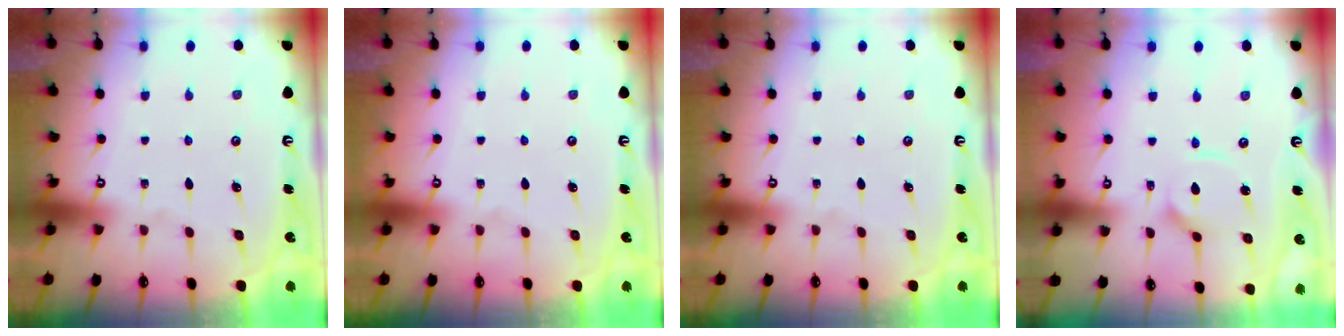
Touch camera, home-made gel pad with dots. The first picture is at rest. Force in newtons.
{"total": 0.0}
{"total": 0.0}
{"total": 7.6, "press": 7.6, "slide": 0.5}